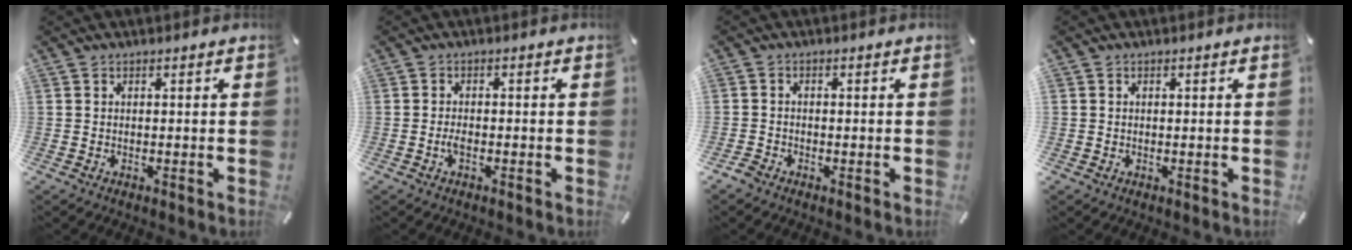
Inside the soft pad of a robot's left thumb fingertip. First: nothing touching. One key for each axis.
{"total": 1.8, "fx": -0.9, "fy": 0.7, "fz": 1.4, "tx": -0.034, "ty": 0.000, "tz": -0.019}
{"total": 2.3, "fx": -1.3, "fy": 1.9, "fz": 0.2, "tx": -0.001, "ty": 0.009, "tz": -0.027}
{"total": 2.1, "fx": 0.3, "fy": 2.0, "fz": -0.4, "tx": 0.014, "ty": 0.000, "tz": 0.003}